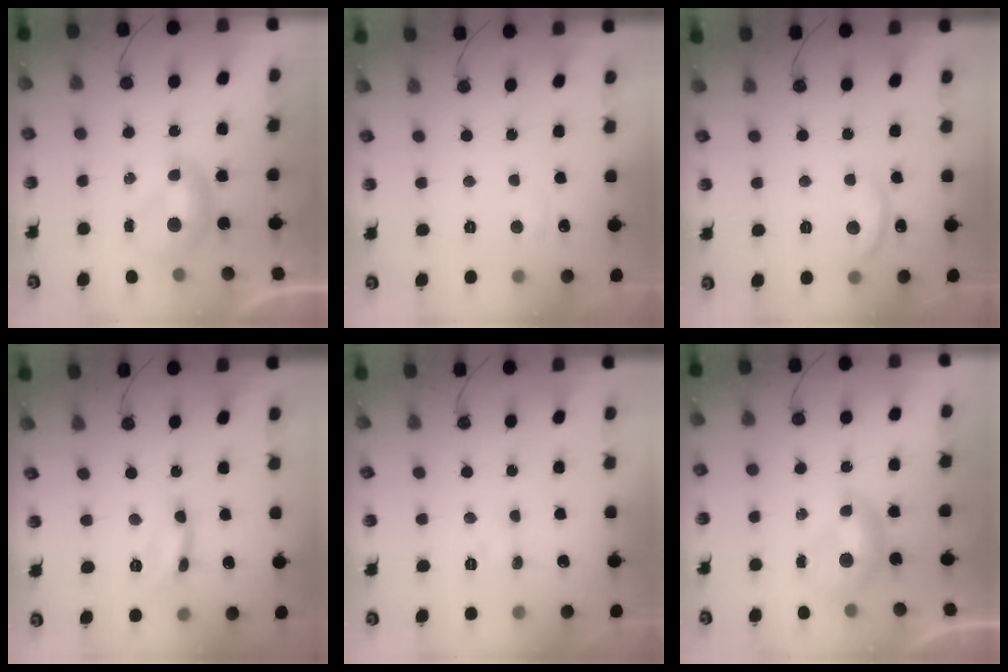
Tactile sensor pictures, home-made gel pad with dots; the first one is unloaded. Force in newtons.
{"total": 0.8, "press": 0.2, "slide": 0.8}
{"total": 6.5, "press": 6.5, "slide": 0.6}
{"total": 1.3, "press": 1.3, "slide": 0.2}
{"total": 2.0, "press": 2.0, "slide": 0.4}
{"total": 0.0}